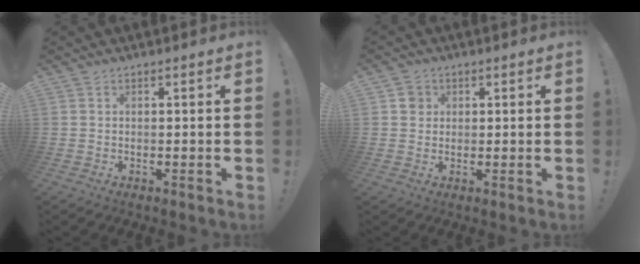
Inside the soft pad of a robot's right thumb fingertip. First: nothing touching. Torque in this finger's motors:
{"motor_torque": [0.46, 0.41, 0.23, -0.02, -0.04]}